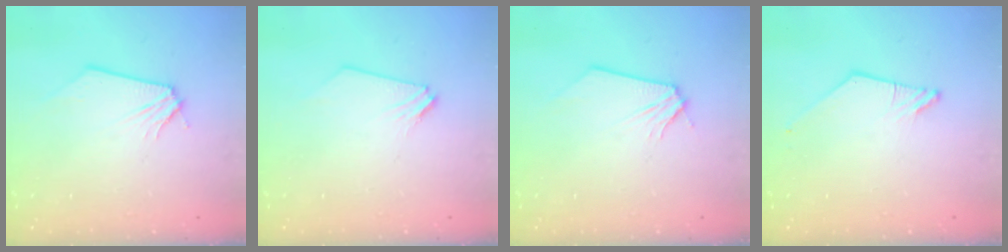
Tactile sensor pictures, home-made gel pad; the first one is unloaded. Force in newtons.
{"total": 0.0}
{"total": 0.0}
{"total": 0.7, "press": 0.7, "slide": 0.2}